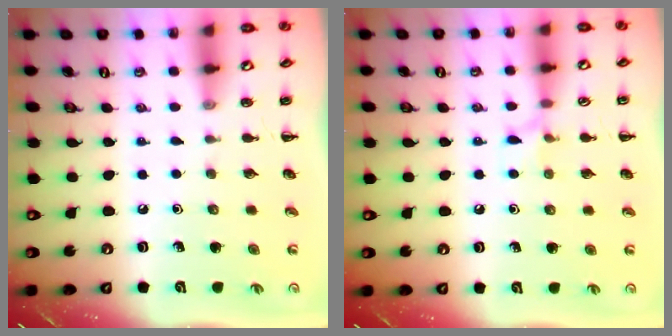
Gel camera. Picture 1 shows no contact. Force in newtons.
{"total": 5.5, "press": 5.1, "slide": 2.1}